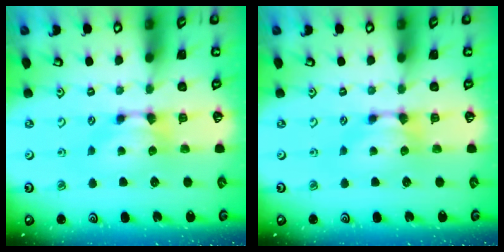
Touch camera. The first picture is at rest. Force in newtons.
{"total": 0.0}